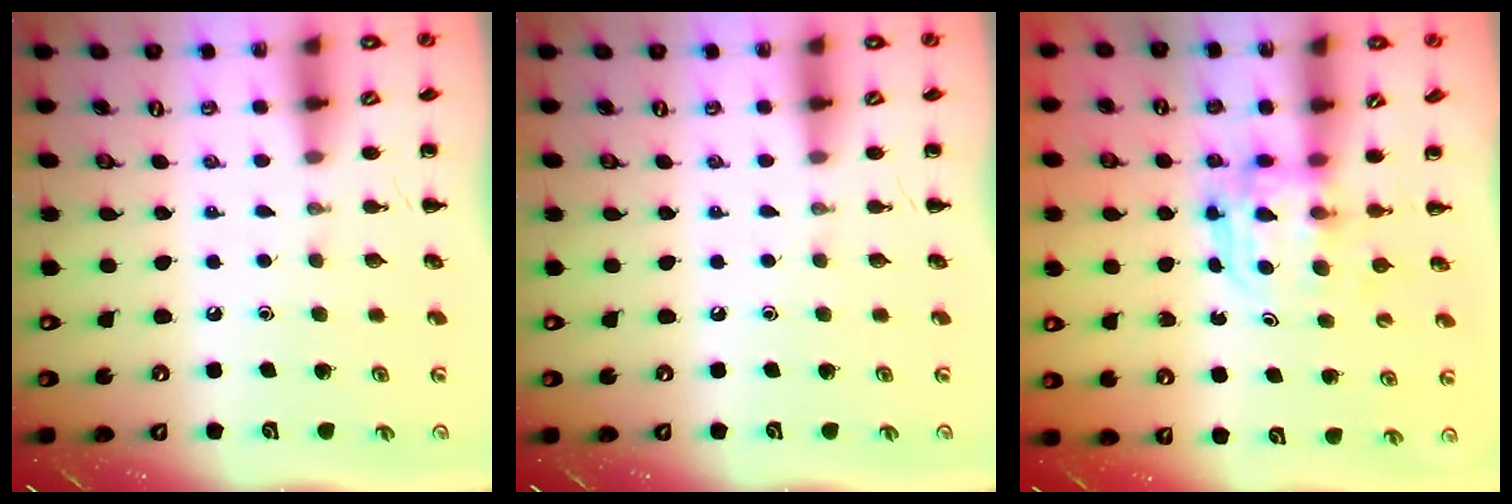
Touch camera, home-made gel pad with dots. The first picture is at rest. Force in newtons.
{"total": 0.0}
{"total": 3.6, "press": 3.6, "slide": 0.3}